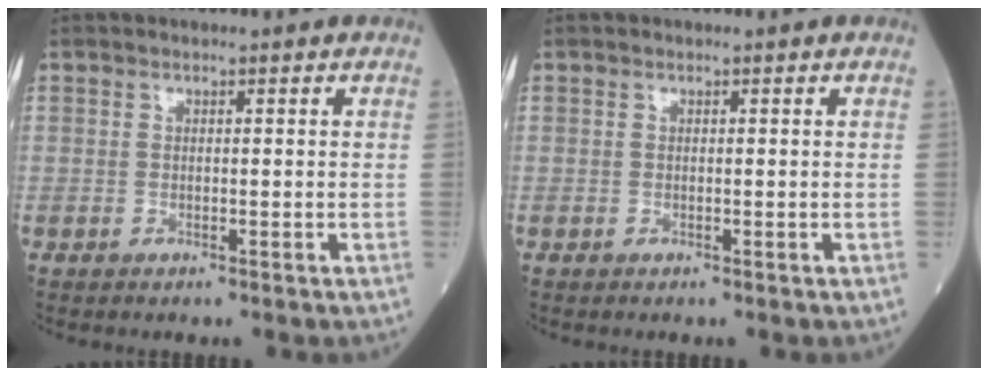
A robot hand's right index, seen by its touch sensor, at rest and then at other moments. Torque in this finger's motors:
{"motor_torque": [0.07, 0.03, 0.00, 0.00]}